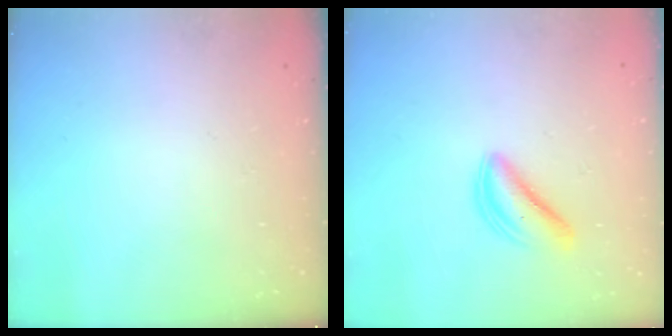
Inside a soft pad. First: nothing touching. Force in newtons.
{"total": 5.3, "press": 5.3, "slide": 0.5}